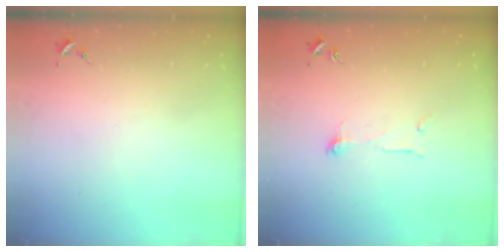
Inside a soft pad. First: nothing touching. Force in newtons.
{"total": 4.5, "press": 4.5, "slide": 0.3}